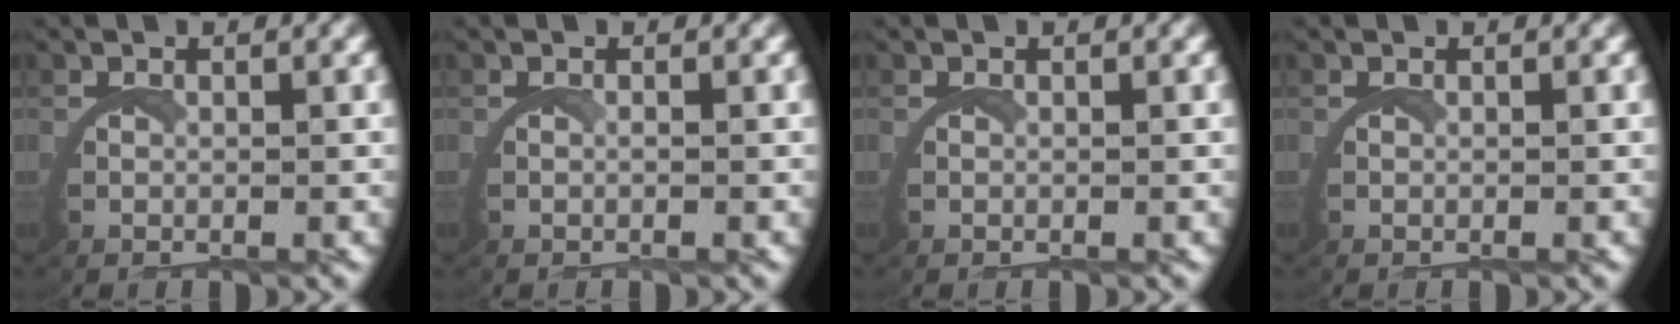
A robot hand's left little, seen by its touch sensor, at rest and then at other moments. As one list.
[{"total": 0.0}, {"total": 0.0}, {"total": 0.0}]